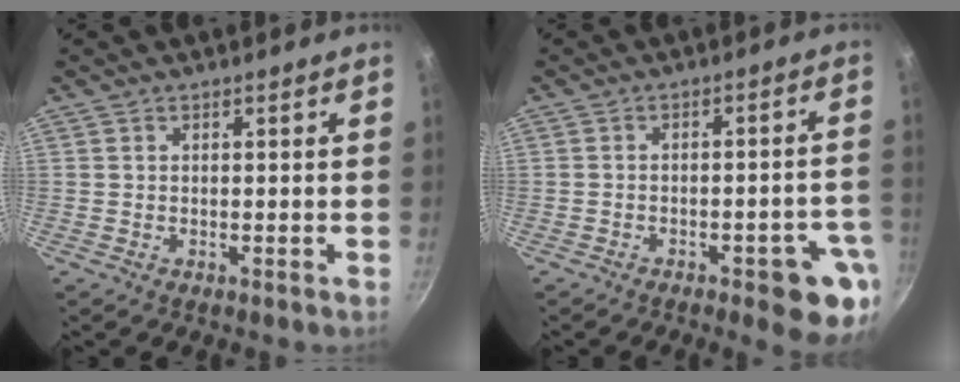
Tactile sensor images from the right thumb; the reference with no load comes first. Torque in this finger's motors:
{"motor_torque": [2.34, 1.17, 0.69, -0.77, 0.04]}